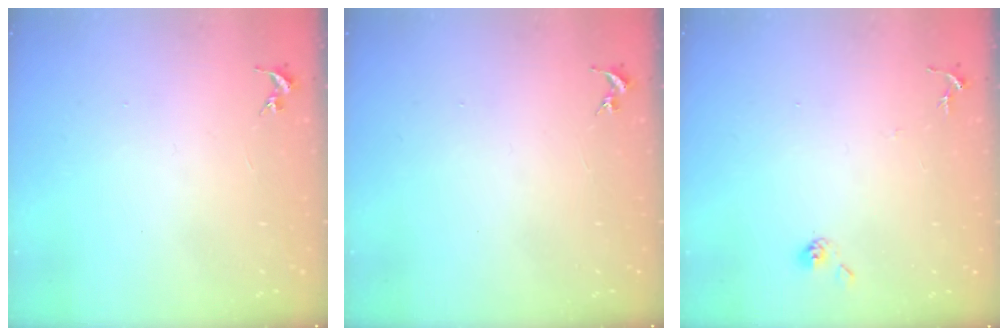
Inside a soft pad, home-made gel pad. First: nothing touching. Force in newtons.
{"total": 0.0}
{"total": 5.9, "press": 5.9, "slide": 0.5}